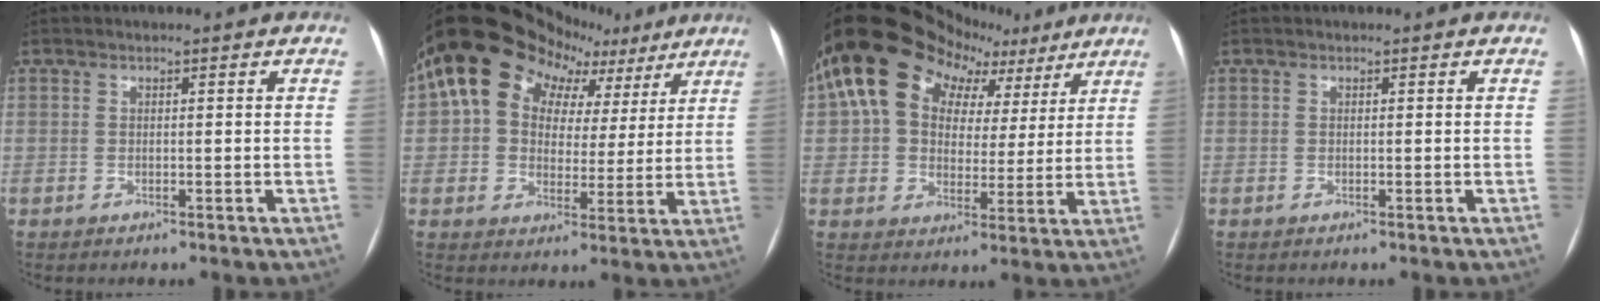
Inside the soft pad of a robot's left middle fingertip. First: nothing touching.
{"total": 15.6, "force": [8.3, 11.3, 7.0], "torque": [-0.109, 0.060, 0.123]}
{"total": 16.5, "force": [8.4, 11.5, 8.3], "torque": [-0.131, 0.068, 0.136]}
{"total": 0.0}